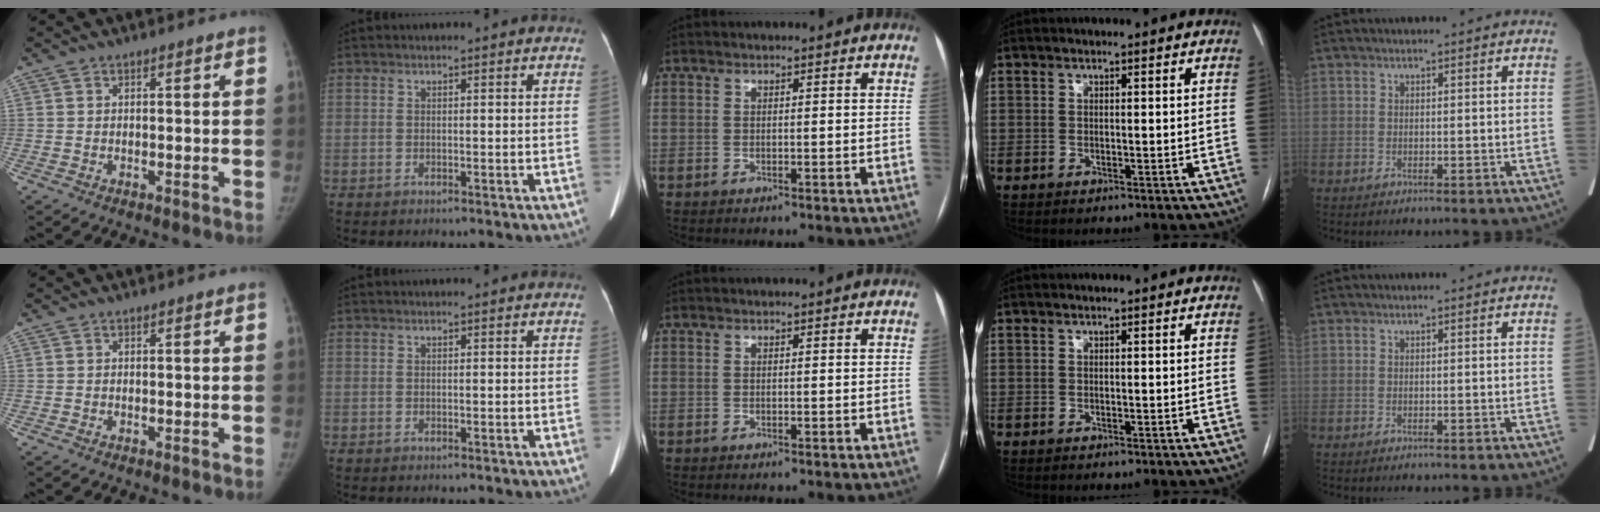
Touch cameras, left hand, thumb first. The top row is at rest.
{}